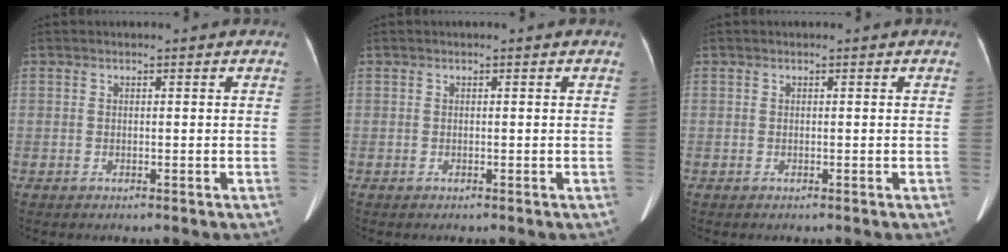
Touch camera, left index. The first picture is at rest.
{"total": 0.0}
{"total": 0.0}